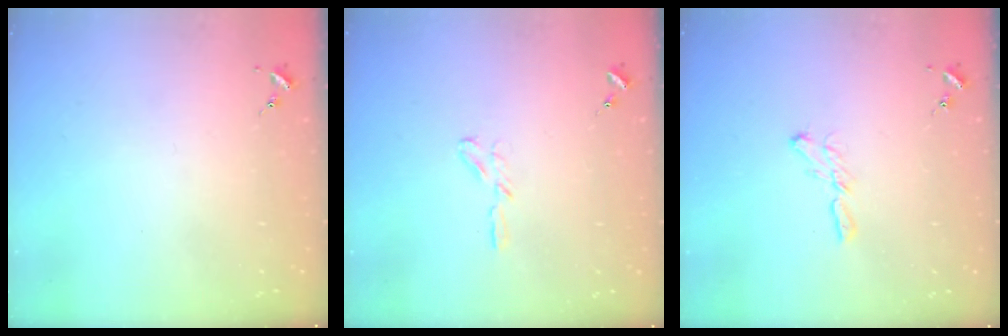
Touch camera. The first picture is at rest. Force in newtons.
{"total": 3.8, "press": 3.8, "slide": 0.3}
{"total": 5.6, "press": 5.6, "slide": 0.2}